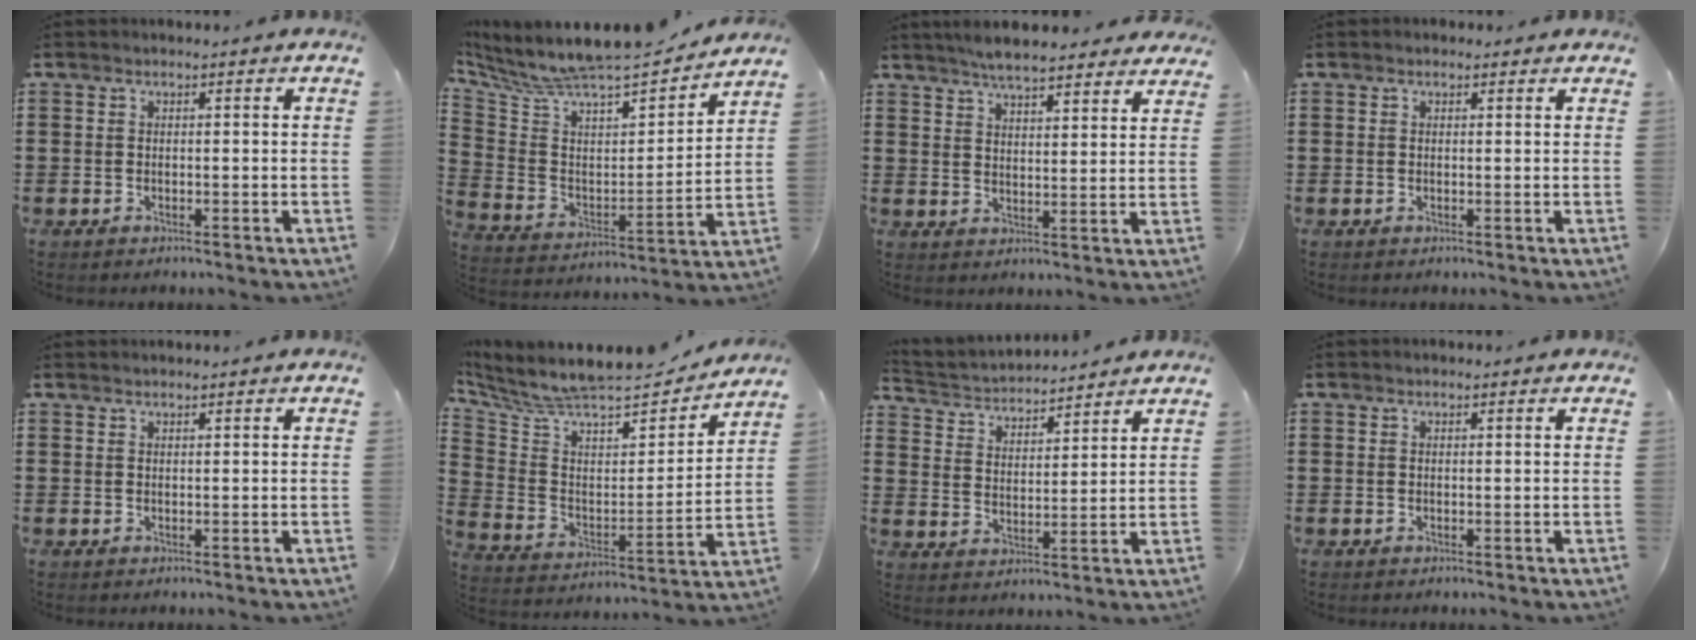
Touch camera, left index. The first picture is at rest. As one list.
[{"total": 8.1, "force": [7.4, 1.1, 3.2], "torque": [-0.099, -0.068, 0.118]}, {"total": 5.6, "force": [5.3, 0.8, 1.6], "torque": [-0.047, -0.014, 0.099]}, {"total": 0.7, "force": [0.5, 0.5, 0.2], "torque": [-0.006, 0.005, 0.009]}, {"total": 0.8, "force": [0.8, 0.0, 0.1], "torque": [-0.003, -0.001, 0.016]}, {"total": 8.7, "force": [7.8, 1.8, 3.5], "torque": [-0.108, -0.062, 0.130]}, {"total": 3.7, "force": [3.6, 0.7, 0.0], "torque": [-0.022, -0.022, 0.059]}, {"total": 0.5, "force": [0.5, 0.2, 0.2], "torque": [-0.006, 0.001, 0.009]}]